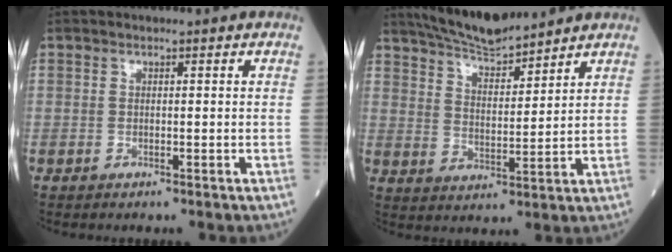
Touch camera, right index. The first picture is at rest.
{"total": 9.3, "force": [8.6, 0.9, 3.4], "torque": [-0.065, 0.003, 0.160]}